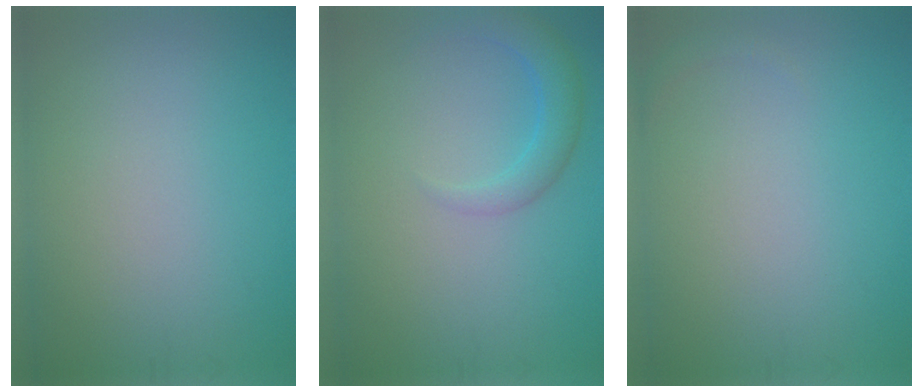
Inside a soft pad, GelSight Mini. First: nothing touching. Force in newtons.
{"total": 2.7, "press": 2.7, "slide": 0.2}
{"total": 0.6, "press": 0.6, "slide": 0.1}